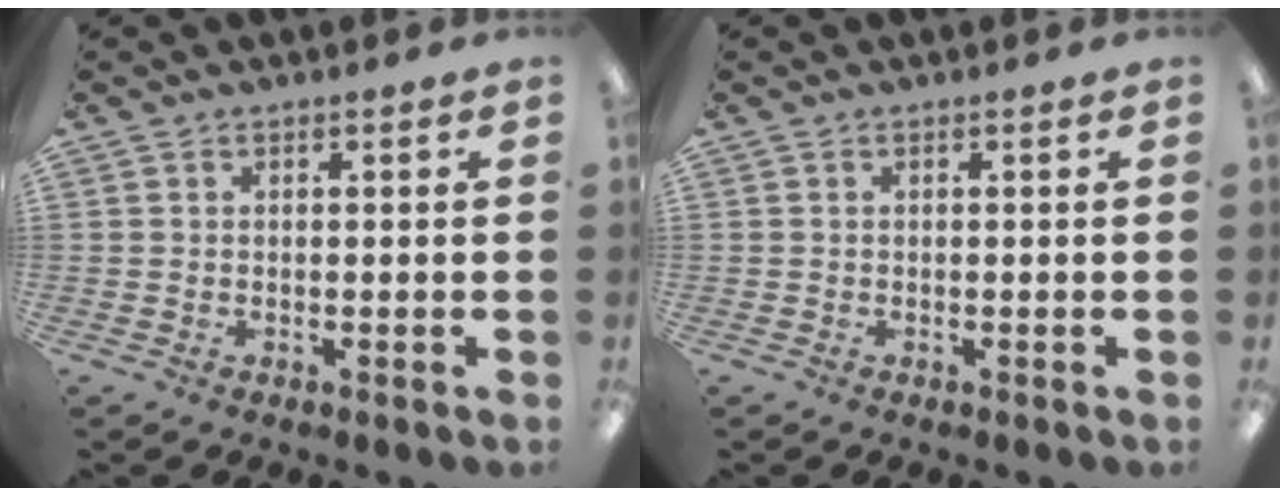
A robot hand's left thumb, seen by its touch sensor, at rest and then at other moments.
{"total": 0.0}